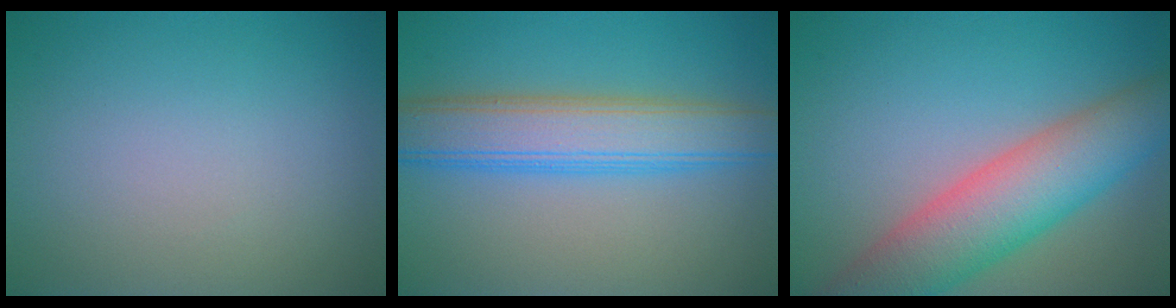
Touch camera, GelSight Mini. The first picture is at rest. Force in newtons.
{"total": 6.6, "press": 6.6, "slide": 0.2}
{"total": 8.7, "press": 8.6, "slide": 0.5}